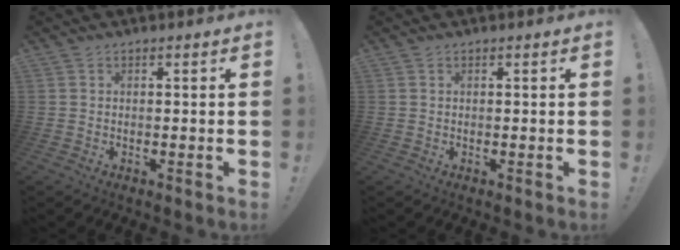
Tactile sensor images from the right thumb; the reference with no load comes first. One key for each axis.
{"total": 0.0}